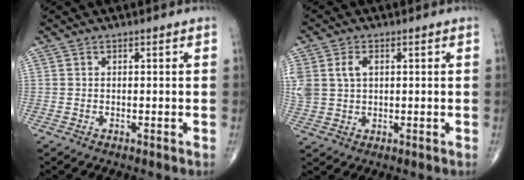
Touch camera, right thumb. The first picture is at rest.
{"total": 9.1, "force": [2.2, 6.6, 5.8], "torque": [-0.151, 0.005, 0.050]}